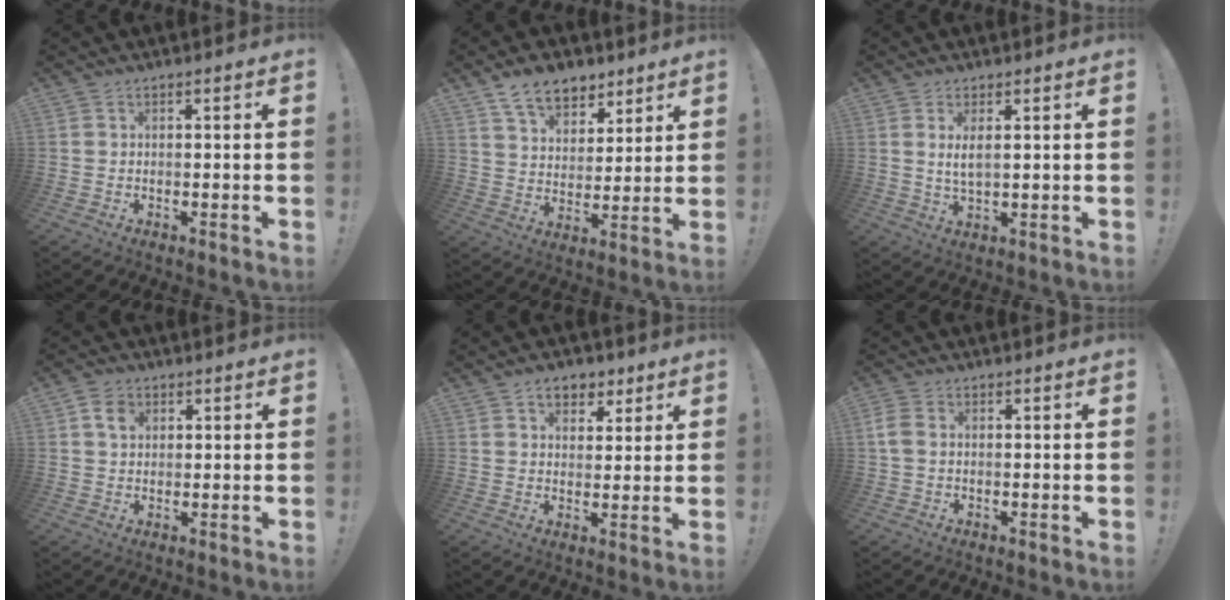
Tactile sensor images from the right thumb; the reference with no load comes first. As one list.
[{"total": 11.8, "force": [8.1, 7.2, 4.6], "torque": [-0.070, -0.047, 0.156]}, {"total": 4.0, "force": [1.3, 1.2, 3.6], "torque": [-0.065, -0.006, 0.021]}, {"total": 4.7, "force": [1.9, 3.6, 2.4], "torque": [-0.034, 0.001, 0.034]}, {"total": 7.2, "force": [3.9, 5.3, 3.0], "torque": [-0.030, -0.015, 0.073]}, {"total": 3.4, "force": [0.4, 2.3, 2.5], "torque": [-0.064, 0.003, 0.008]}]